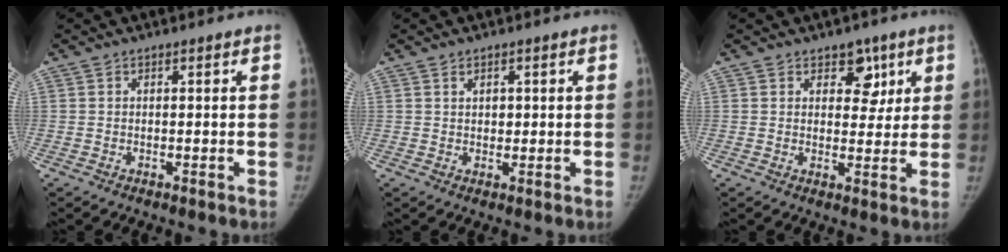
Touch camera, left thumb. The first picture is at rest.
{"total": 1.9, "force": [0.9, 1.4, 1.0], "torque": [-0.005, -0.005, 0.016]}
{"total": 5.7, "force": [3.1, 3.9, 2.9], "torque": [0.000, -0.015, 0.041]}